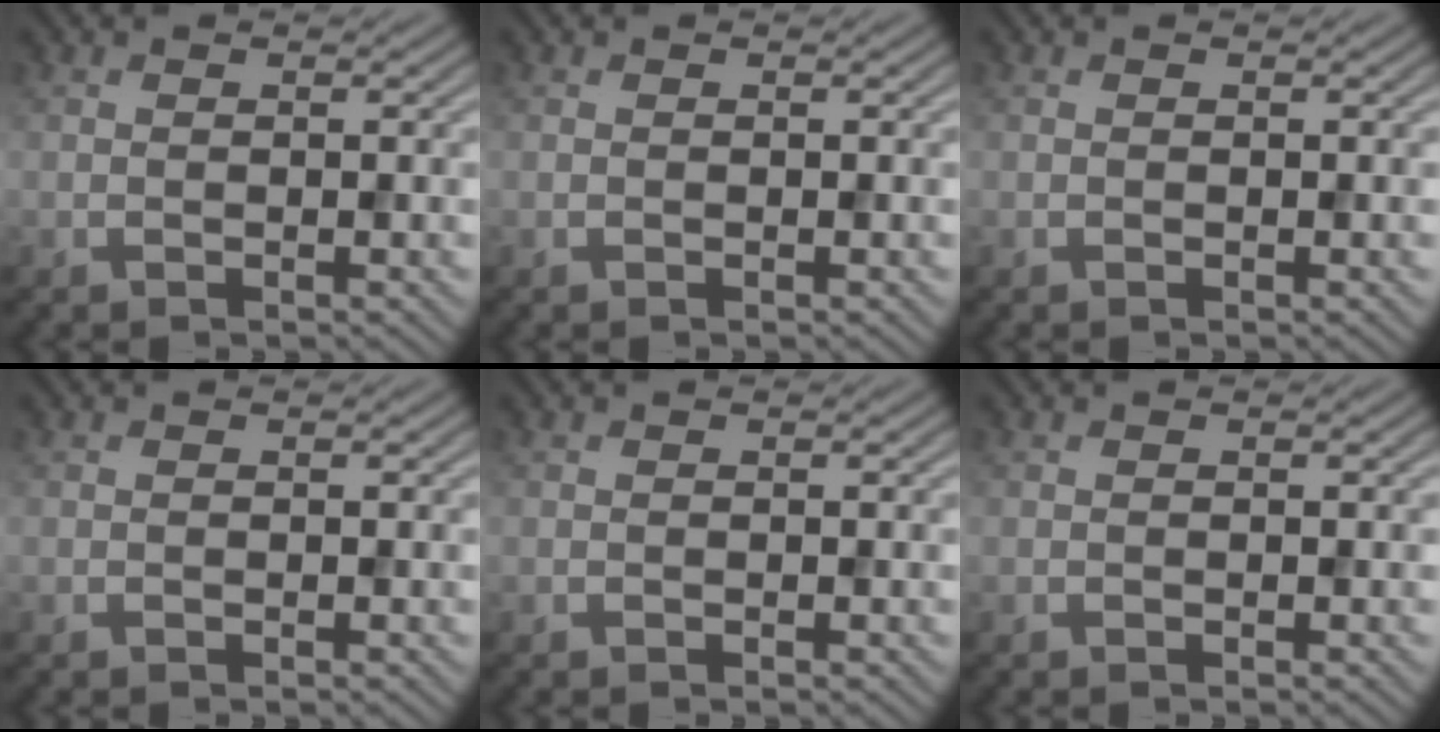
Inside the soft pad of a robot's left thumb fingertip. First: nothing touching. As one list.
[{"total": 0.0}, {"total": 0.0}, {"total": 0.0}, {"total": 0.0}, {"total": 0.0}]